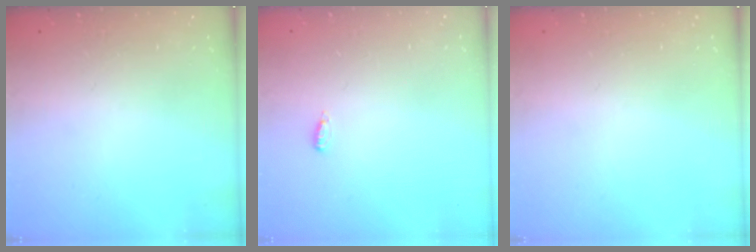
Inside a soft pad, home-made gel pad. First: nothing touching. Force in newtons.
{"total": 7.1, "press": 3.0, "slide": 6.4}
{"total": 0.0}